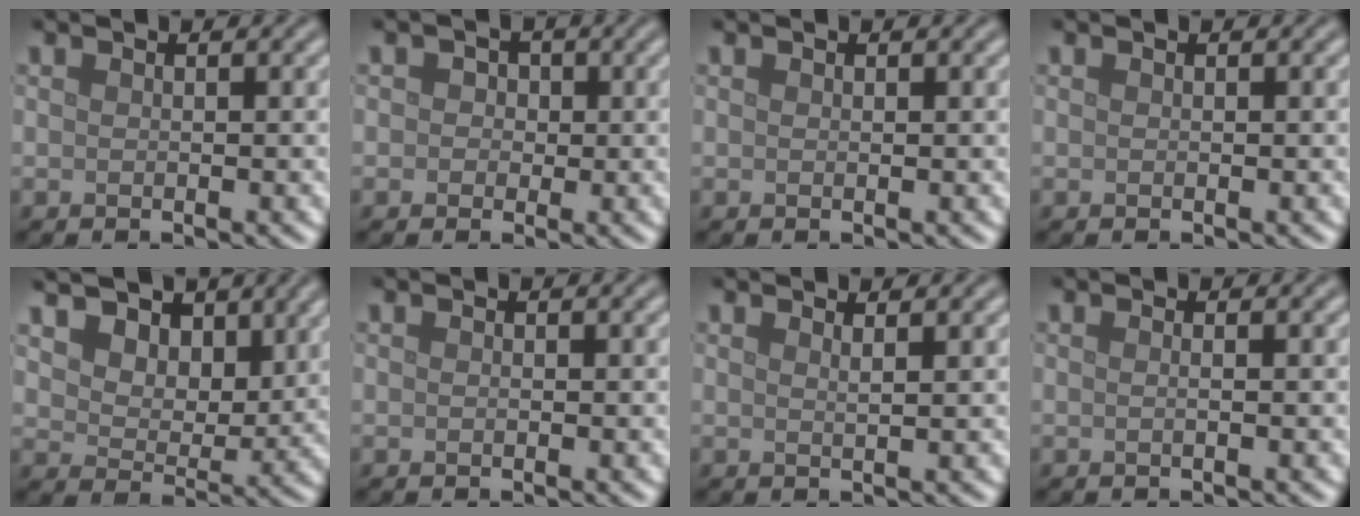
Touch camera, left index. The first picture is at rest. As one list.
[{"total": 2.3, "force": [0.7, 1.9, 1.0], "torque": [0.007, 0.012, -0.009]}, {"total": 0.0}, {"total": 0.0}, {"total": 9.4, "force": [5.8, 5.8, 4.7], "torque": [-0.106, 0.007, 0.091]}, {"total": 0.0}, {"total": 1.2, "force": [0.8, 0.4, 0.8], "torque": [-0.001, 0.001, 0.004]}, {"total": 1.2, "force": [0.1, 0.6, 1.1], "torque": [-0.006, -0.008, -0.014]}]